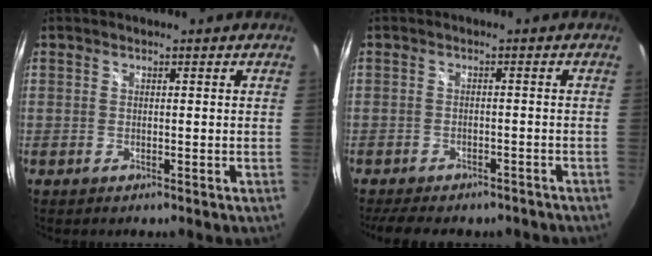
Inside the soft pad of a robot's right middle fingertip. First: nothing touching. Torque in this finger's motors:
{"motor_torque": [1.06, -1.08, 0.16, 0.06]}